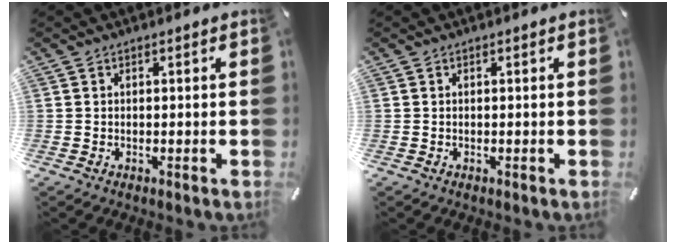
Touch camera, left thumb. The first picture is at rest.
{"total": 0.0}